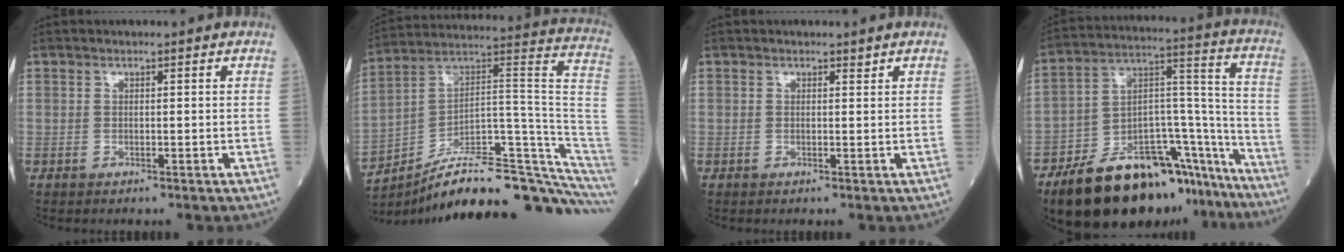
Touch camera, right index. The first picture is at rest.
{"total": 25.5, "force": [-18.5, 3.4, 17.2], "torque": [-0.164, 0.063, -0.280]}
{"total": 0.7, "force": [0.5, 0.3, 0.4], "torque": [-0.014, 0.007, 0.008]}
{"total": 27.6, "force": [-20.7, 9.8, 15.4], "torque": [-0.188, 0.033, -0.311]}